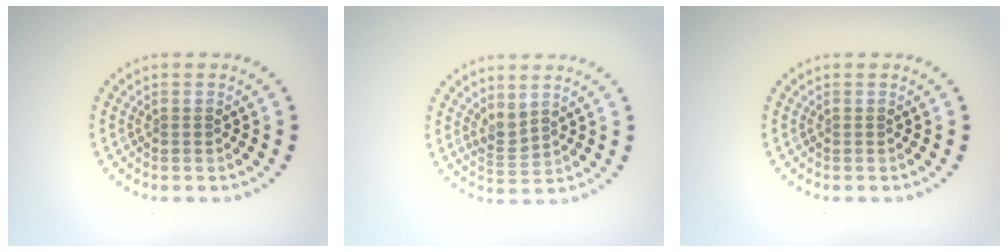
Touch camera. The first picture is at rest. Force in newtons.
{"total": 1.7, "press": 1.4, "slide": 1.0}
{"total": 0.0}